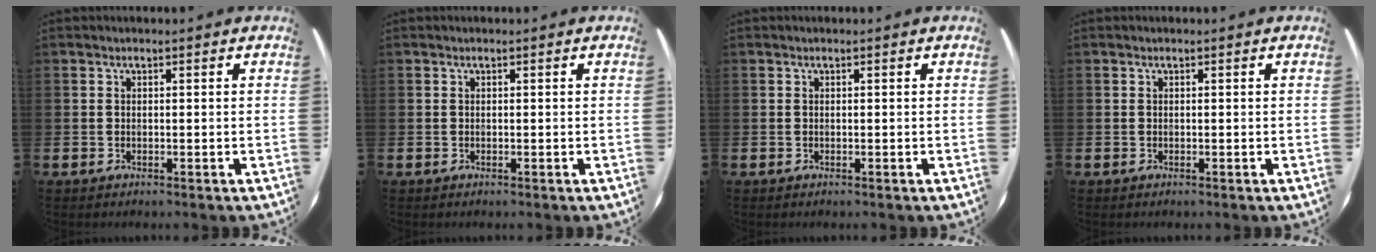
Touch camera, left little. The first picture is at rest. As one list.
[{"total": 0.0}, {"total": 0.0}, {"total": 0.0}]